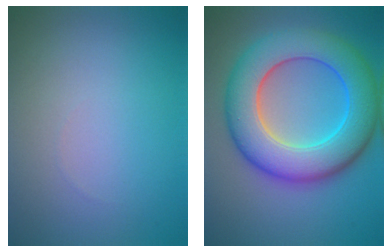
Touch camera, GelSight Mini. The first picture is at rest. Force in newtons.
{"total": 10.4, "press": 10.4, "slide": 0.1}